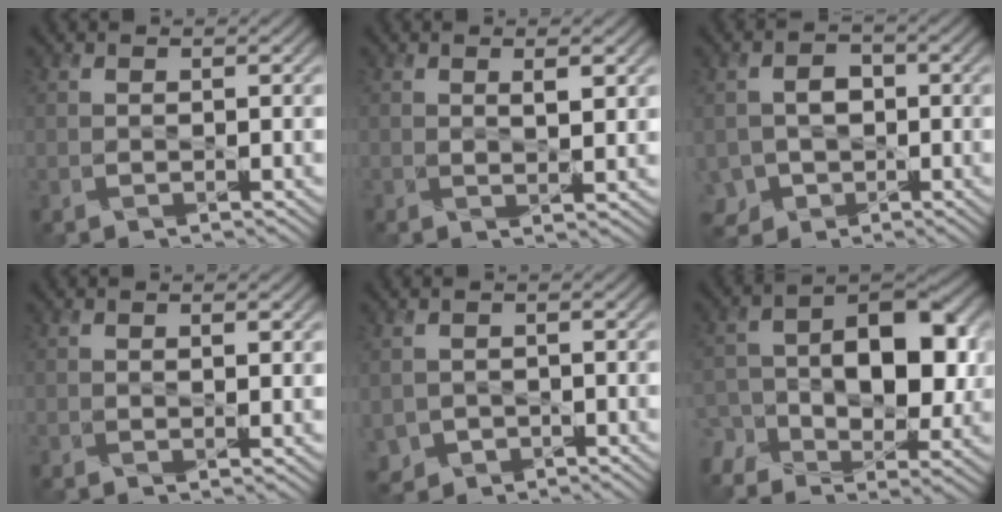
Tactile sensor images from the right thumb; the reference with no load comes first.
{"total": 1.8, "force": [1.0, 0.3, 1.4], "torque": [-0.027, -0.002, 0.022]}
{"total": 4.4, "force": [-1.1, 3.8, 1.9], "torque": [-0.041, -0.002, -0.018]}
{"total": 0.7, "force": [0.4, 0.1, 0.6], "torque": [-0.006, 0.000, 0.008]}
{"total": 2.1, "force": [-0.5, 2.0, 0.0], "torque": [-0.015, -0.015, -0.009]}
{"total": 11.9, "force": [-2.1, 7.6, 8.8], "torque": [-0.132, -0.003, -0.041]}